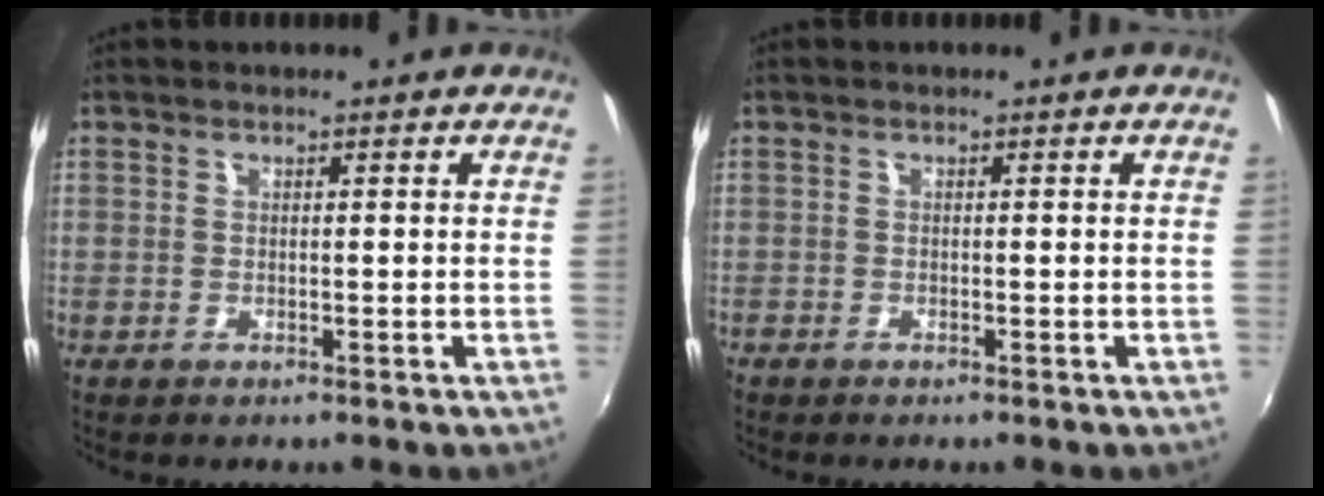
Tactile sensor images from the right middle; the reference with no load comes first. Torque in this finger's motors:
{"motor_torque": [0.28, -0.37, 0.29, 0.21]}